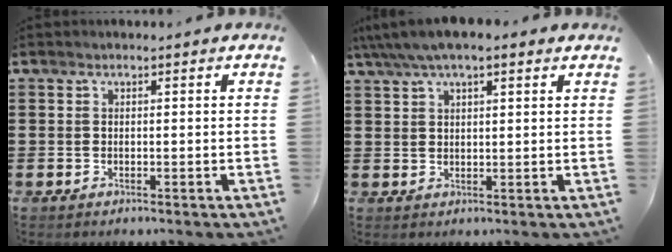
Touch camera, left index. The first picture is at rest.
{"total": 4.1, "force": [2.9, 1.1, 2.6], "torque": [-0.057, 0.003, 0.052]}